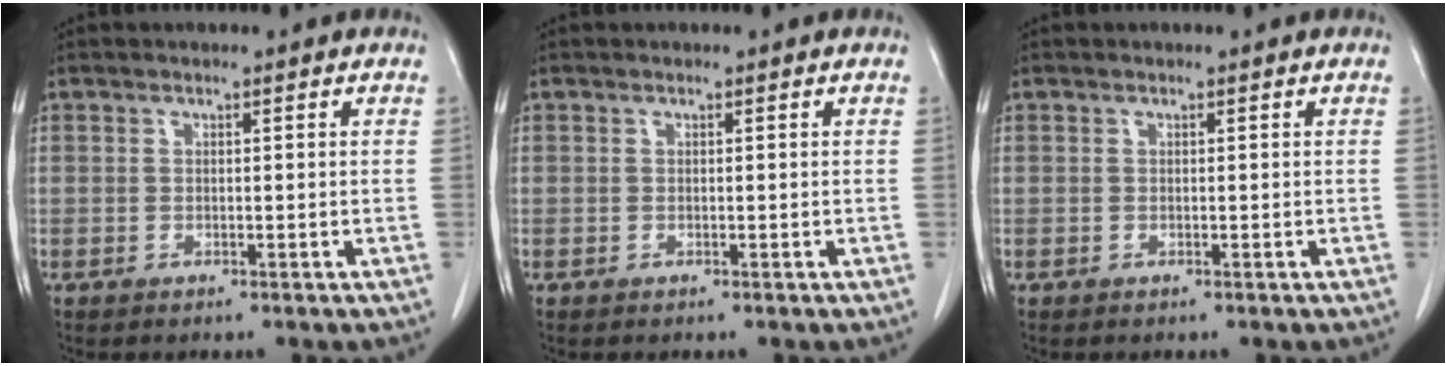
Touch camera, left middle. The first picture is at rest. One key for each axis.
{"total": 0.0}
{"total": 0.0}